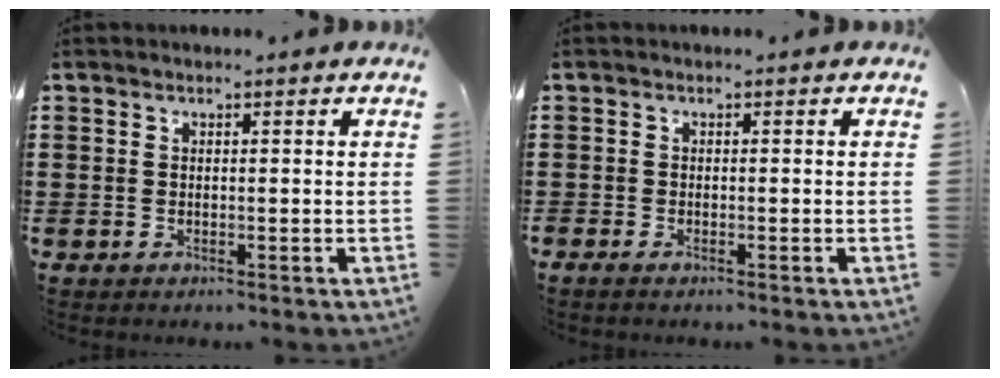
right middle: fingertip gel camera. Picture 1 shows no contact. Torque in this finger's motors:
{"motor_torque": [0.13, 0.11, -0.07, 0.01]}